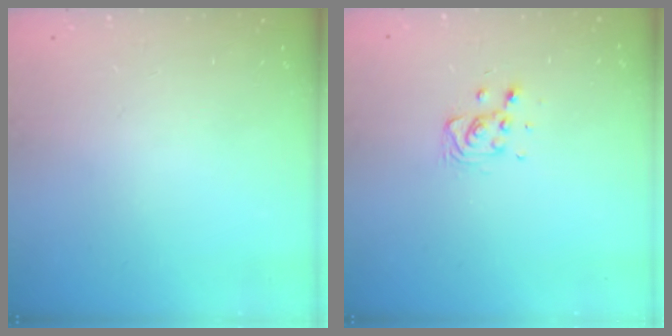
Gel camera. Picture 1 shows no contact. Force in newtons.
{"total": 7.3, "press": 7.1, "slide": 2.0}